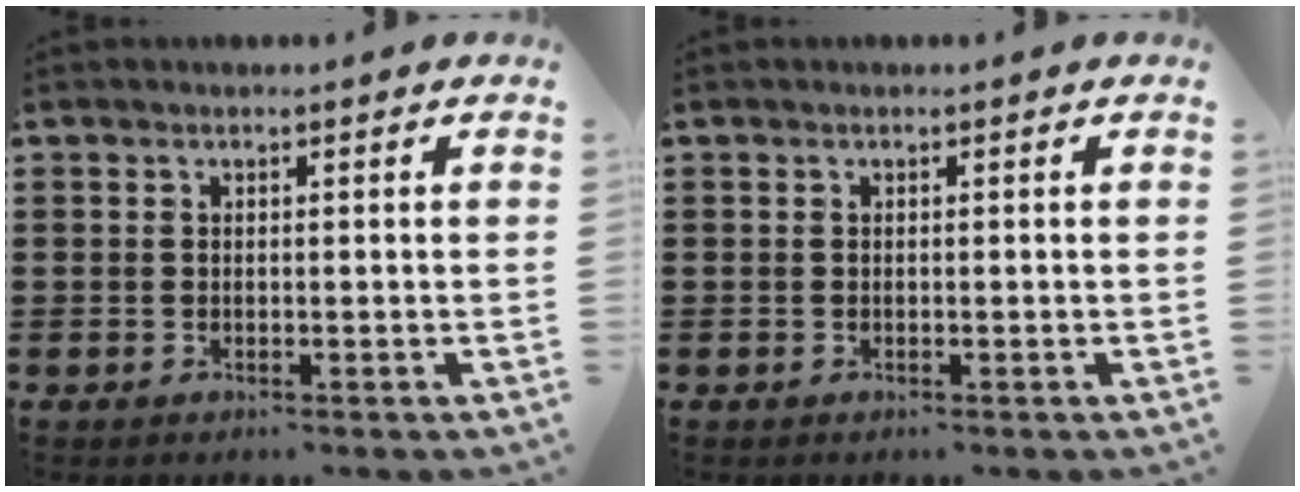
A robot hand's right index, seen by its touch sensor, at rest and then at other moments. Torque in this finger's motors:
{"motor_torque": [0.00, 0.00, 0.00, 0.00]}